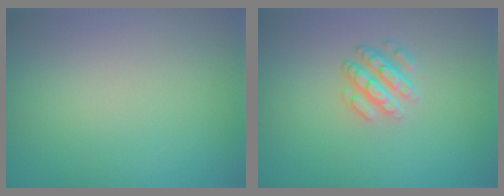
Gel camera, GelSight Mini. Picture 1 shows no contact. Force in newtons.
{"total": 2.5, "press": 2.4, "slide": 0.8}